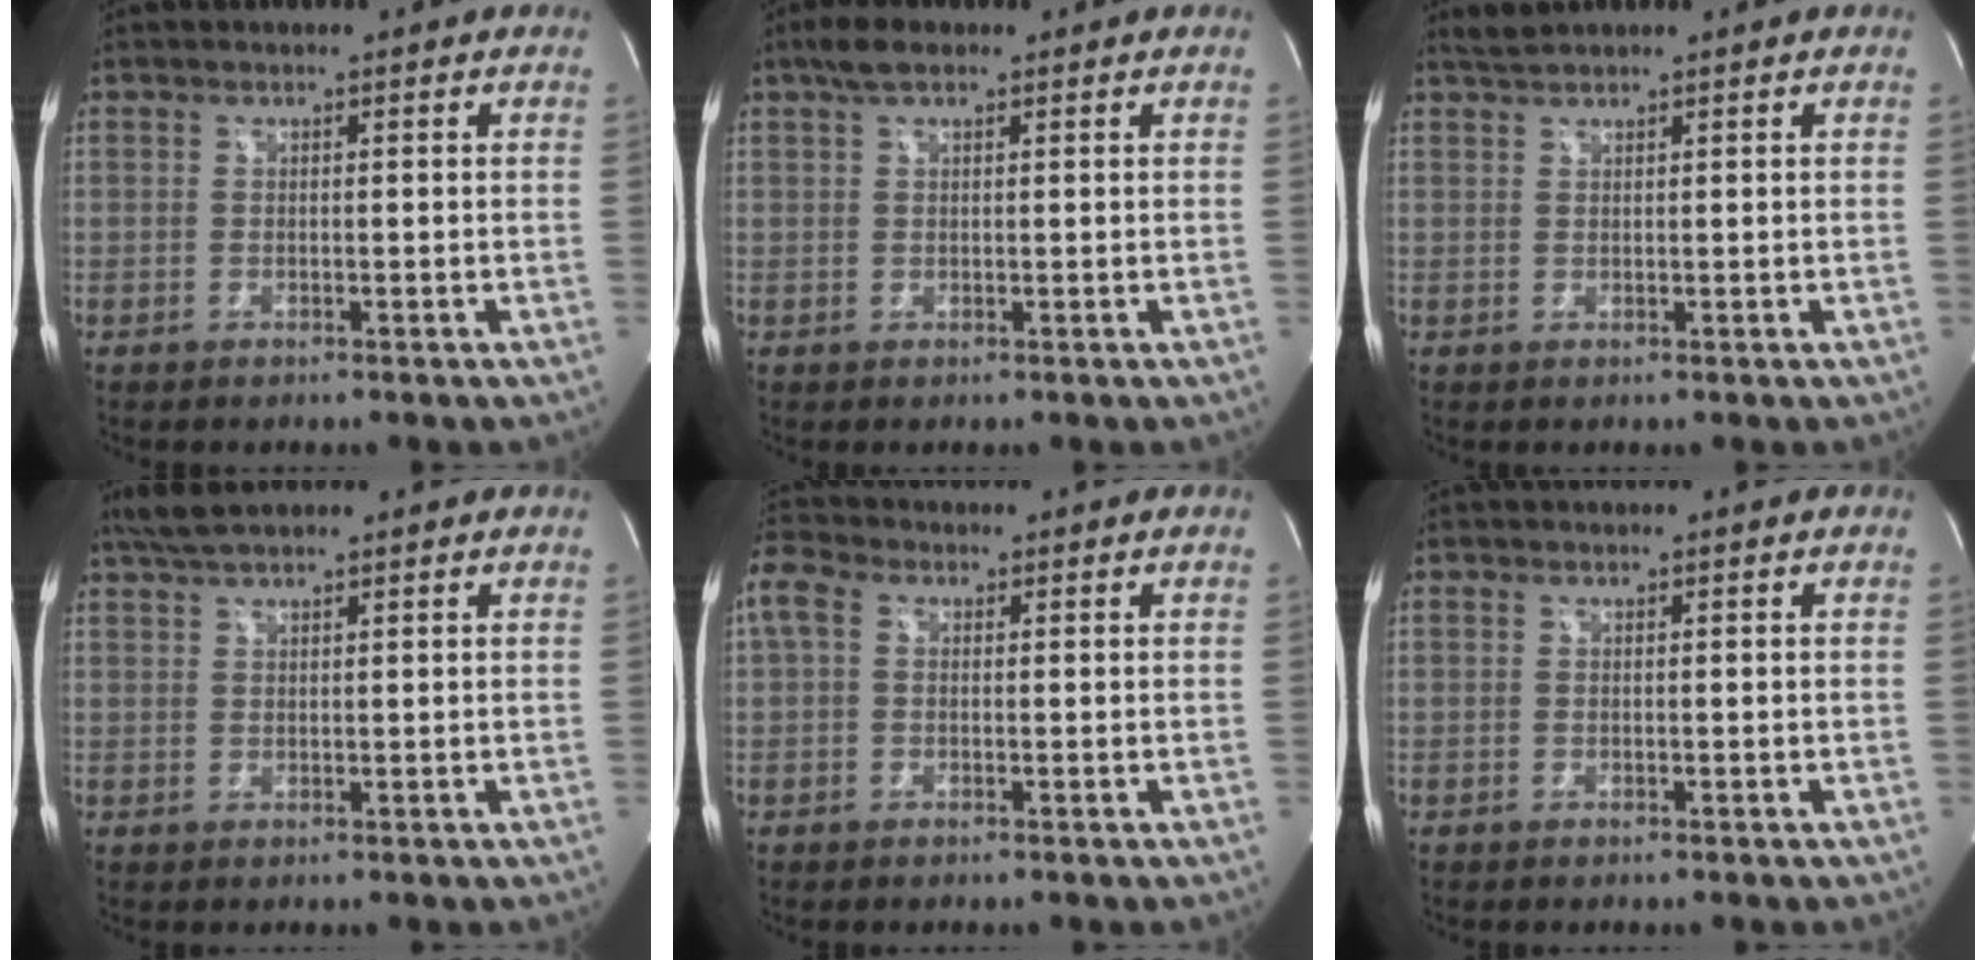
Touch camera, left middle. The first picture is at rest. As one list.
[{"total": 3.2, "force": [2.2, 1.1, 2.1], "torque": [-0.051, 0.017, 0.042]}, {"total": 1.5, "force": [1.5, -0.2, 0.2], "torque": [-0.010, 0.010, 0.036]}, {"total": 4.3, "force": [3.6, 0.6, 2.3], "torque": [-0.051, 0.021, 0.070]}, {"total": 5.1, "force": [1.4, 3.6, 3.4], "torque": [-0.096, 0.028, 0.024]}, {"total": 0.0}]